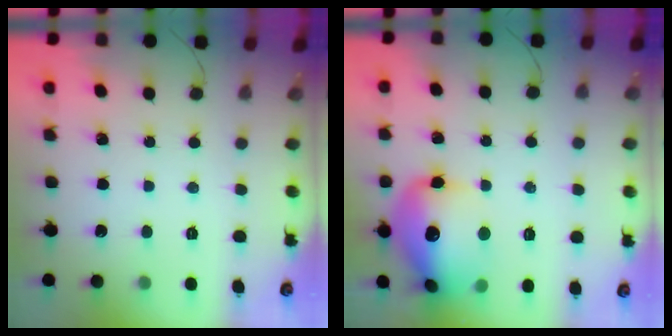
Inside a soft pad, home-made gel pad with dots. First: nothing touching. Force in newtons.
{"total": 19.7, "press": 19.6, "slide": 1.7}